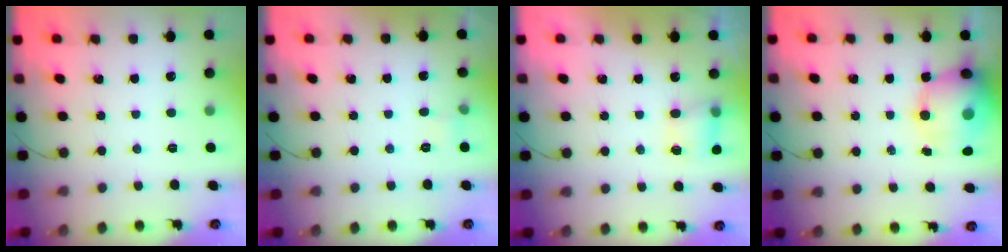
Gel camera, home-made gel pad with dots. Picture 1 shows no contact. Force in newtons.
{"total": 3.3, "press": 3.0, "slide": 1.2}
{"total": 4.7, "press": 4.7, "slide": 0.6}
{"total": 15.4, "press": 14.8, "slide": 4.0}